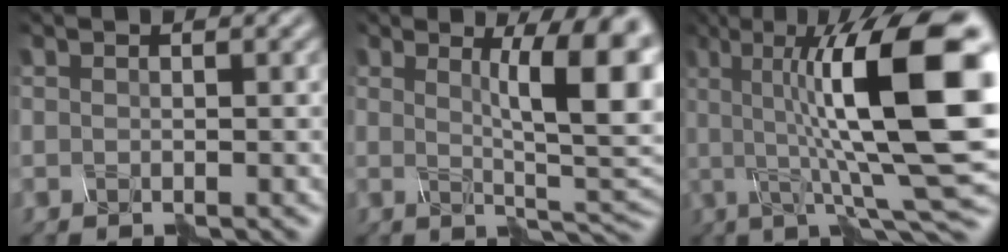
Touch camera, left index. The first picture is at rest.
{"total": 7.8, "force": [1.5, 1.4, 7.5], "torque": [-0.091, -0.002, 0.047]}
{"total": 13.1, "force": [2.0, 2.8, 12.7], "torque": [-0.198, 0.005, 0.055]}